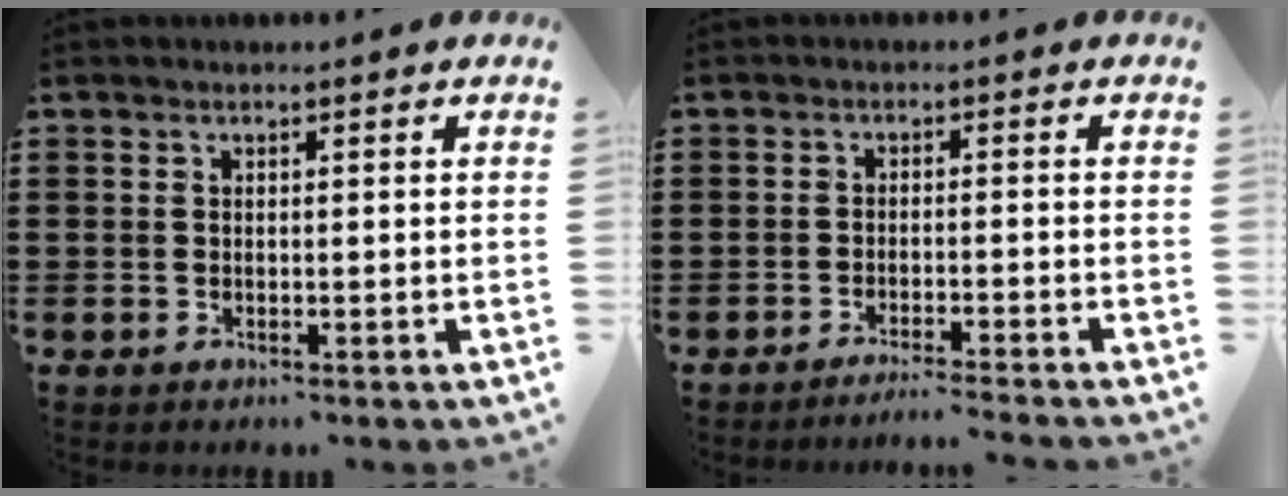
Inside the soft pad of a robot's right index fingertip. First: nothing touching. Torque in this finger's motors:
{"motor_torque": [0.11, 0.41, -0.02, 0.00]}